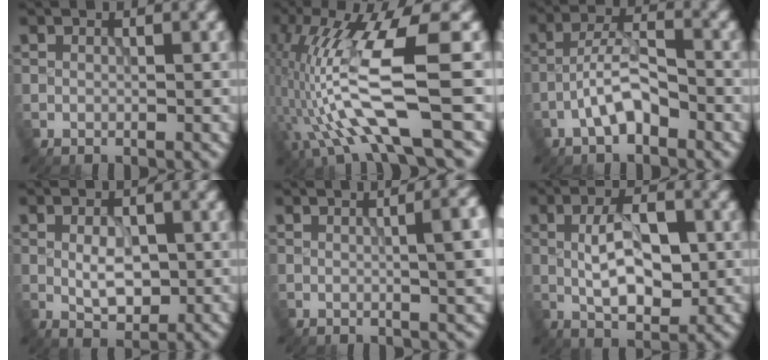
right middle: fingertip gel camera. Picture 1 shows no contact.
{"total": 10.0, "force": [-1.8, 1.6, 9.7], "torque": [-0.194, 0.001, -0.030]}
{"total": 4.0, "force": [-2.1, 1.5, 3.1], "torque": [-0.054, 0.015, -0.045]}
{"total": 3.2, "force": [-0.1, 1.9, 2.6], "torque": [-0.045, -0.001, 0.001]}
{"total": 6.2, "force": [0.5, 2.3, 5.8], "torque": [-0.041, 0.013, 0.009]}
{"total": 5.9, "force": [-0.2, 2.7, 5.3], "torque": [-0.091, 0.003, -0.006]}